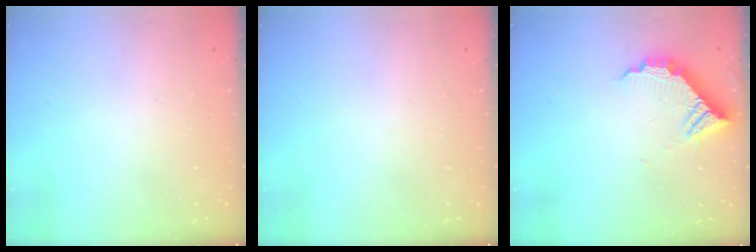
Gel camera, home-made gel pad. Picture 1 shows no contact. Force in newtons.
{"total": 0.0}
{"total": 10.1, "press": 10.1, "slide": 0.4}